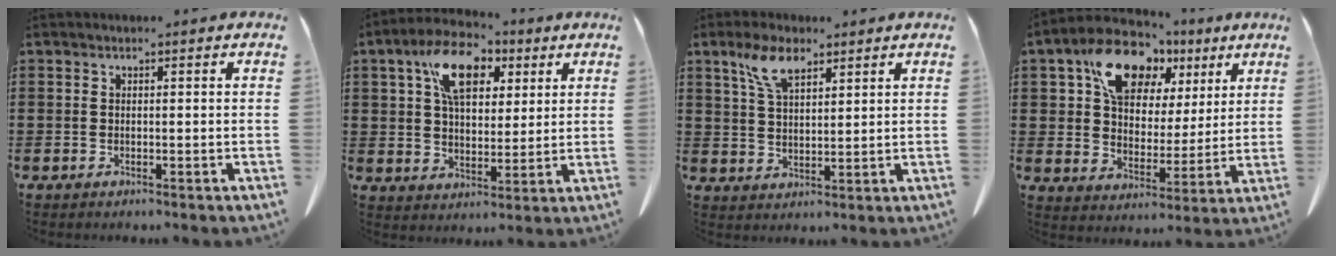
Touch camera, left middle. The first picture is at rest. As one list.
[{"total": 10.7, "force": [5.2, 6.2, 7.0], "torque": [-0.134, 0.006, 0.091]}, {"total": 6.8, "force": [4.1, 2.8, 4.6], "torque": [-0.102, 0.009, 0.075]}, {"total": 13.6, "force": [7.9, 8.3, 7.3], "torque": [-0.147, -0.012, 0.146]}]